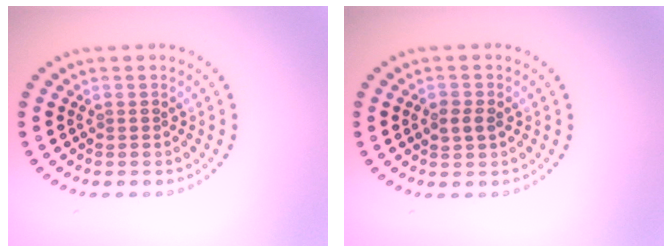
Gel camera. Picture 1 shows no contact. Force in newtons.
{"total": 1.6, "press": 1.5, "slide": 0.2}